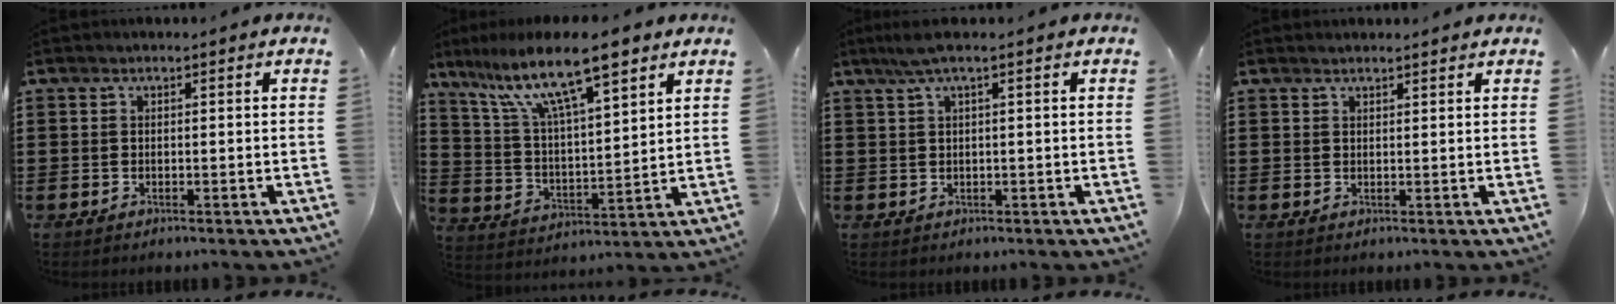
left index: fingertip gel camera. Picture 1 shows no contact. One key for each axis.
{"total": 12.4, "fx": 8.7, "fy": 2.6, "fz": 8.5, "tx": -0.189, "ty": -0.026, "tz": 0.149}
{"total": 2.3, "fx": 0.7, "fy": 0.0, "fz": 2.2, "tx": -0.041, "ty": 0.000, "tz": 0.012}
{"total": 1.1, "fx": 1.1, "fy": 0.0, "fz": 0.3, "tx": -0.008, "ty": 0.000, "tz": 0.021}